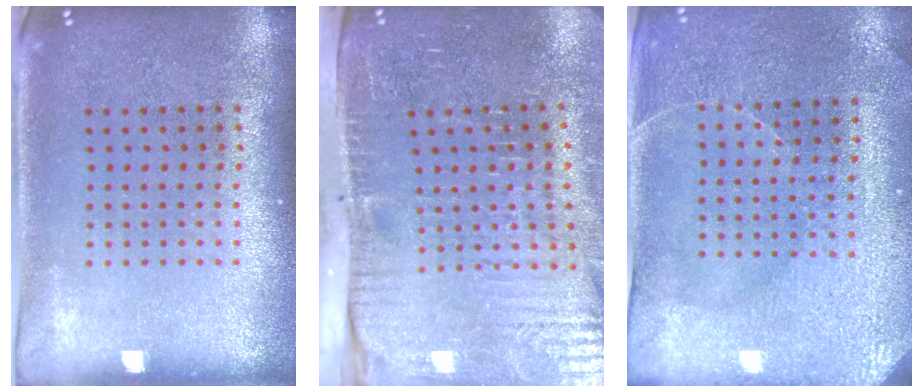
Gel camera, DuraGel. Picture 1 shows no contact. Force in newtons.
{"total": 4.9, "press": 4.2, "slide": 2.5}
{"total": 3.0, "press": 2.9, "slide": 0.3}